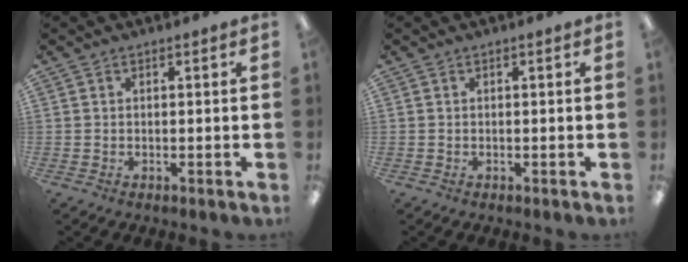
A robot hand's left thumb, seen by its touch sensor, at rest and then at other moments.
{"total": 0.0}